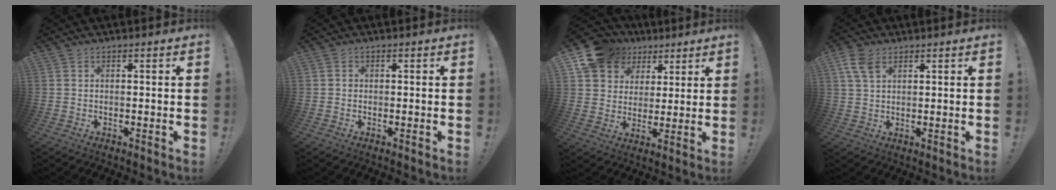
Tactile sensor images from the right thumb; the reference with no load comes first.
{"total": 0.7, "force": [-0.3, 0.6, 0.1], "torque": [-0.009, 0.005, -0.004]}
{"total": 12.8, "force": [7.3, 9.8, 3.9], "torque": [-0.072, -0.044, 0.145]}
{"total": 5.9, "force": [3.1, 3.2, 3.8], "torque": [-0.078, -0.003, 0.062]}